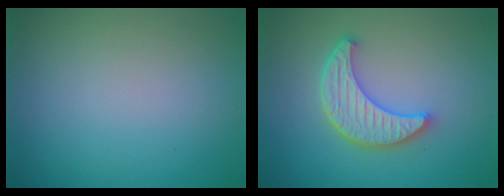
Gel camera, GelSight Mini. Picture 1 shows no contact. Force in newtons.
{"total": 4.9, "press": 3.9, "slide": 2.9}